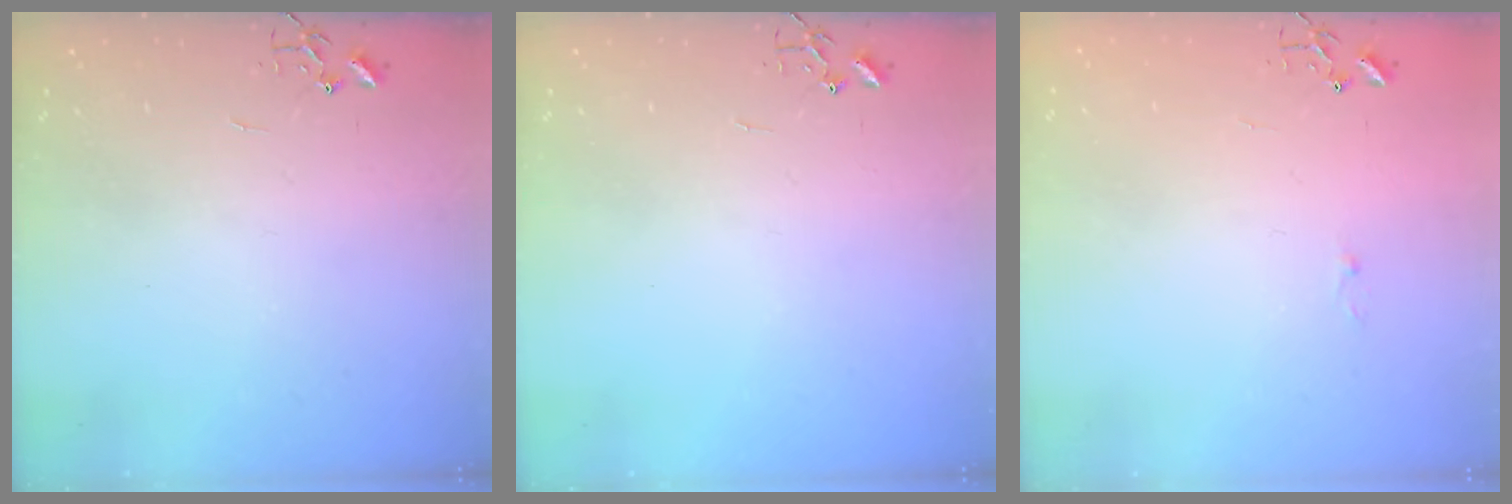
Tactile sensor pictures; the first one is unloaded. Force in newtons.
{"total": 0.0}
{"total": 2.6, "press": 2.6, "slide": 0.4}